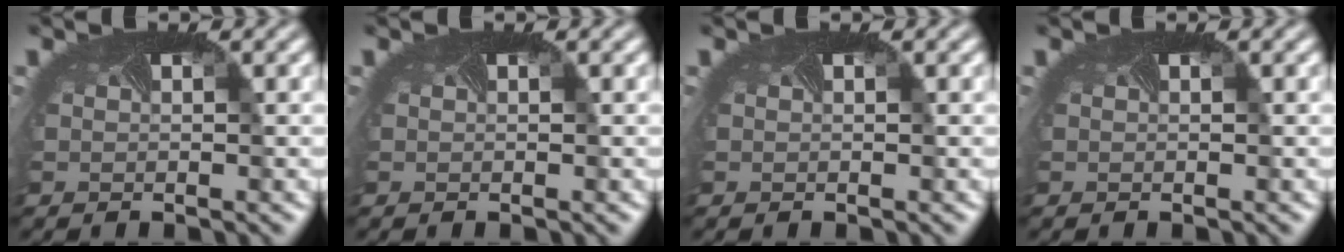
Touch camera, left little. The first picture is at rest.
{"total": 0.0}
{"total": 0.0}
{"total": 0.0}